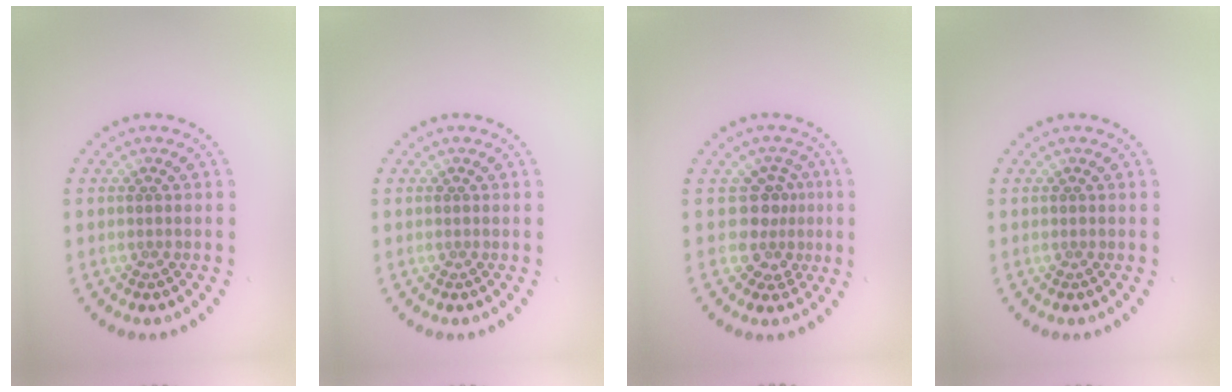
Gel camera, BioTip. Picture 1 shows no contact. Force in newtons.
{"total": 0.0}
{"total": 2.8, "press": 2.0, "slide": 2.0}
{"total": 0.0}